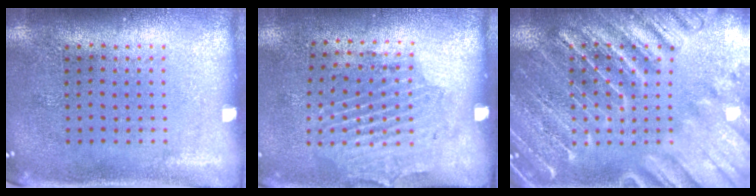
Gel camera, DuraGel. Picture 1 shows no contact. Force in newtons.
{"total": 1.8, "press": 1.1, "slide": 1.4}
{"total": 3.6, "press": 3.6, "slide": 0.4}